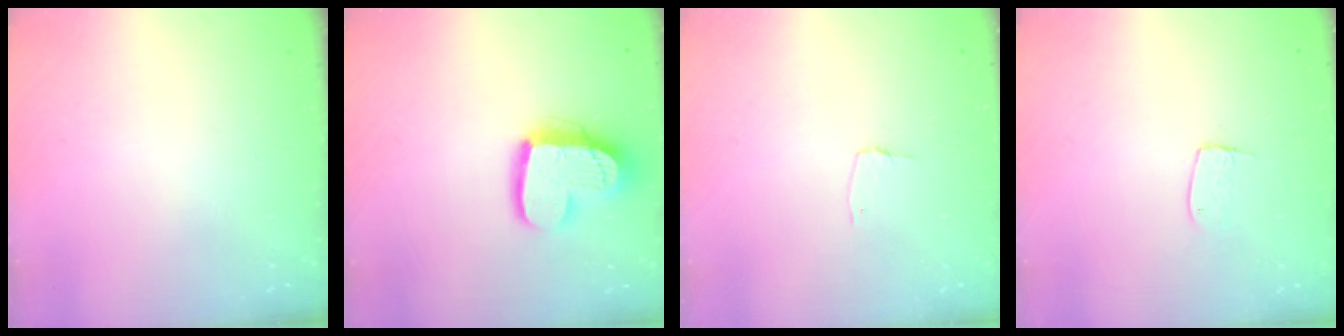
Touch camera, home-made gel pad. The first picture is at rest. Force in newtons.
{"total": 15.3, "press": 15.2, "slide": 1.3}
{"total": 2.7, "press": 2.7, "slide": 0.3}
{"total": 5.2, "press": 5.2, "slide": 0.3}